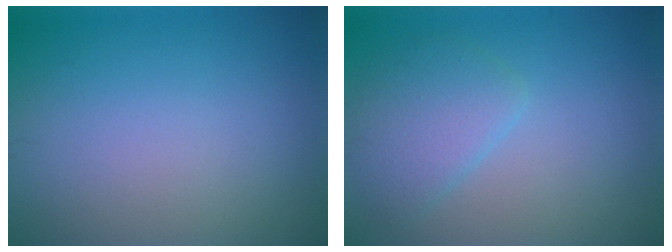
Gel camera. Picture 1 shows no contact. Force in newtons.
{"total": 3.2, "press": 3.1, "slide": 0.2}